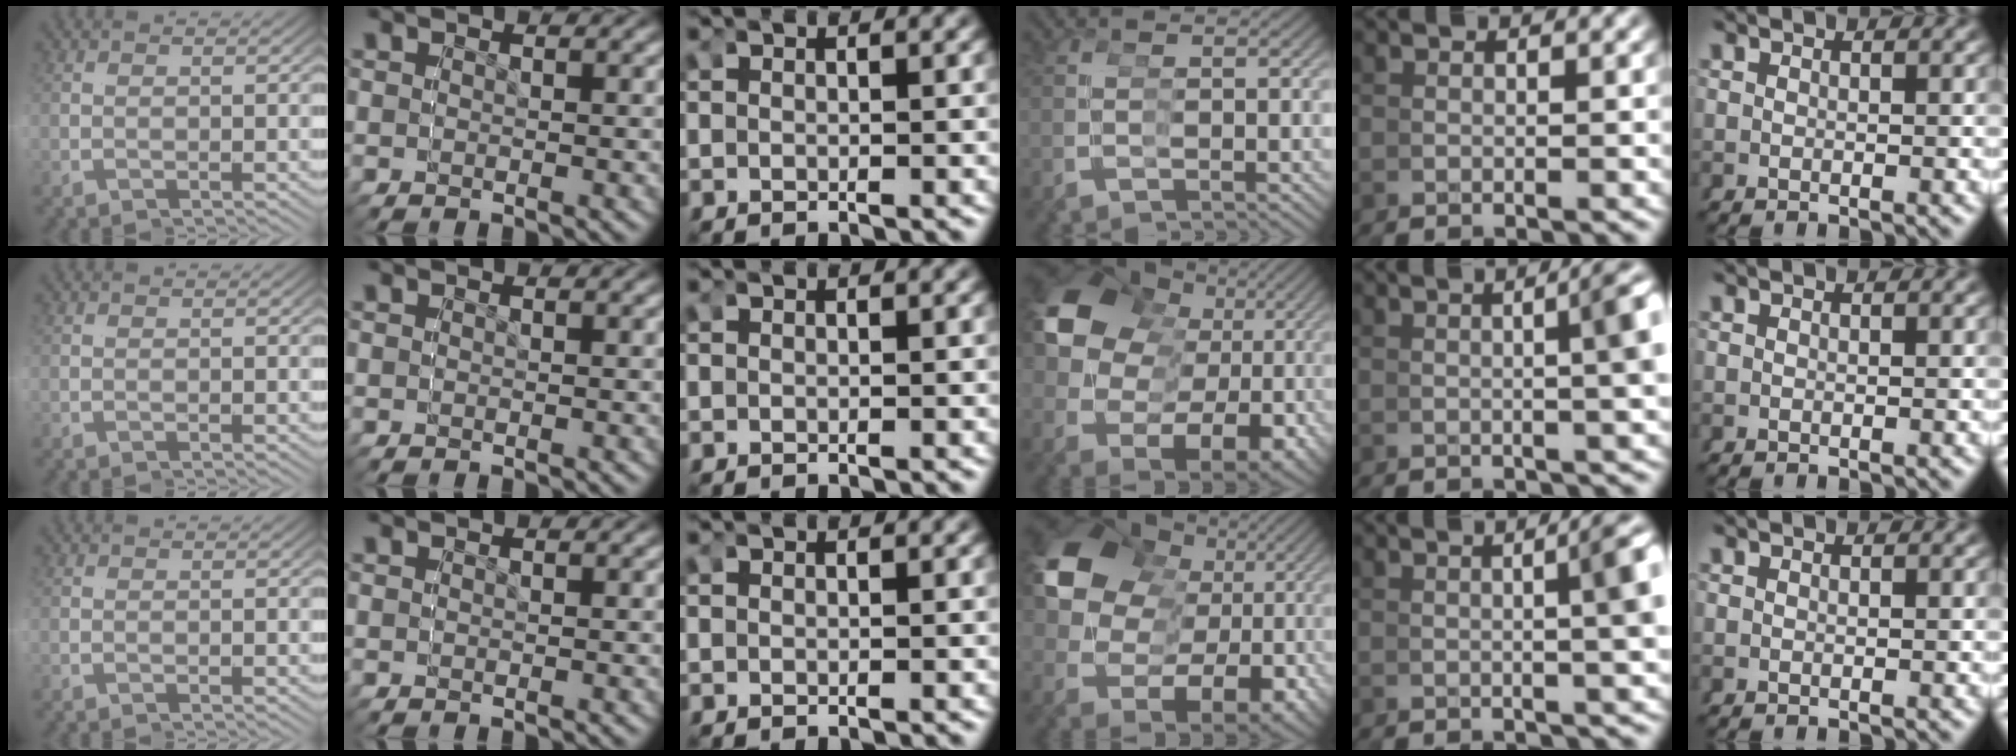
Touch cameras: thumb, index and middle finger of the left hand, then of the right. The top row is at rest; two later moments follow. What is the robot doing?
{"motion": "grasp_and_lifting", "object": "glue stick"}